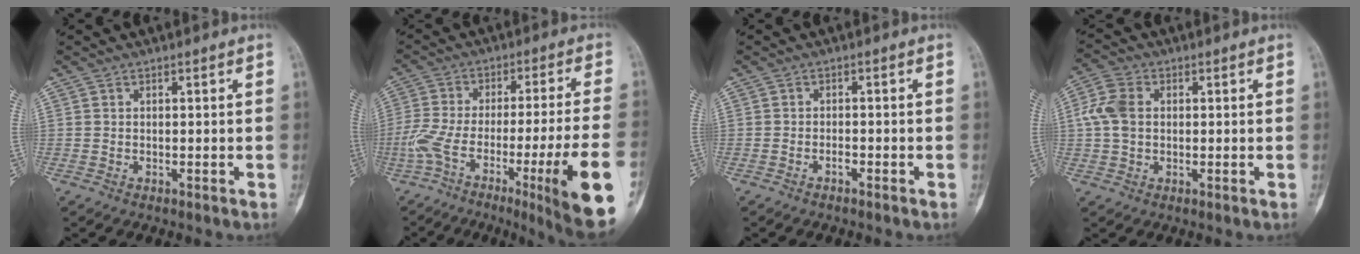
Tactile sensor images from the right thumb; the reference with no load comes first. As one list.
[{"total": 21.8, "force": [-8.4, 1.9, 20.0], "torque": [-0.326, 0.029, -0.129]}, {"total": 1.1, "force": [-0.8, 0.3, 0.6], "torque": [-0.013, 0.009, -0.015]}, {"total": 6.4, "force": [0.6, 4.6, 4.4], "torque": [-0.102, 0.015, 0.007]}]